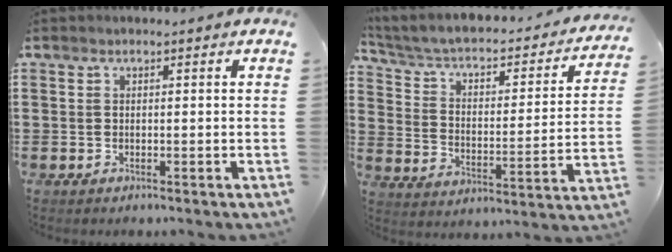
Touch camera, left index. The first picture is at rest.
{"total": 3.7, "force": [2.2, 1.9, 2.3], "torque": [-0.057, -0.024, 0.027]}